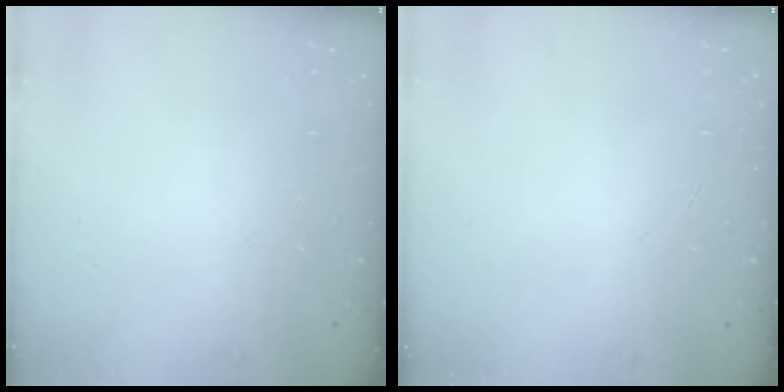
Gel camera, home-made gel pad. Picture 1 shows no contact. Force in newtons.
{"total": 0.9, "press": 0.8, "slide": 0.2}